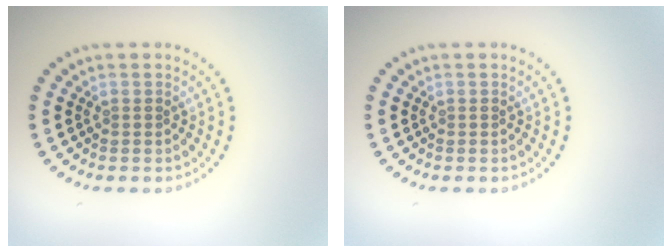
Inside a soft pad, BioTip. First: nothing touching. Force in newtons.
{"total": 0.0}